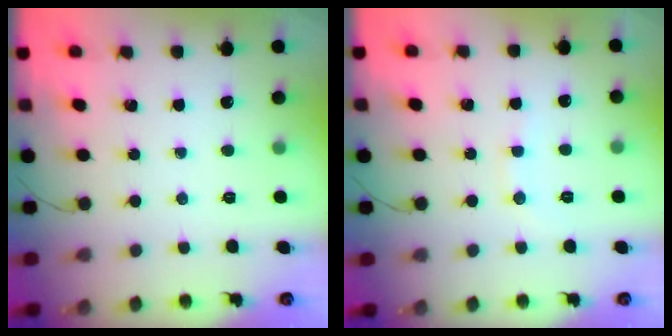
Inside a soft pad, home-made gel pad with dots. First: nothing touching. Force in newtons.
{"total": 5.9, "press": 5.9, "slide": 0.9}